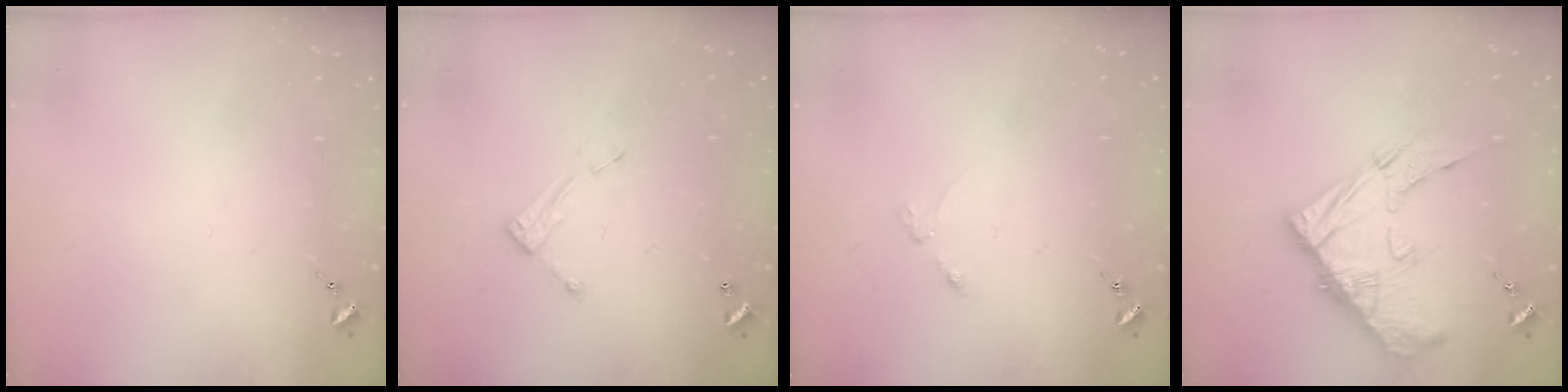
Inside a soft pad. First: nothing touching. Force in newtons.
{"total": 6.6, "press": 6.6, "slide": 0.2}
{"total": 2.5, "press": 2.4, "slide": 0.4}
{"total": 15.6, "press": 15.5, "slide": 1.4}